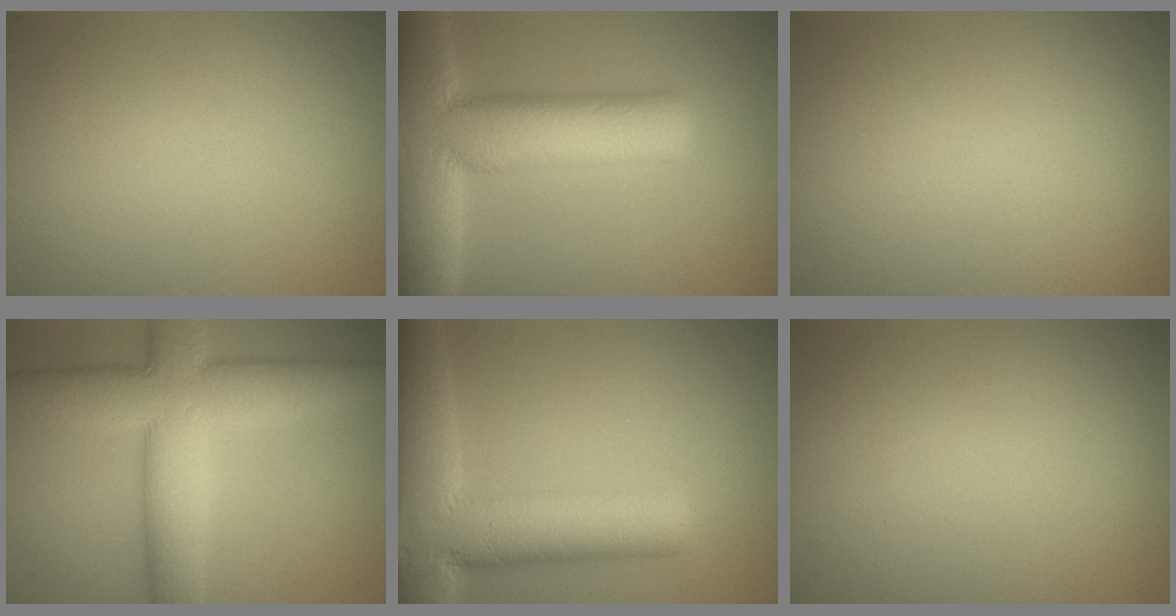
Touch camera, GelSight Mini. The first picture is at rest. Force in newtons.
{"total": 13.2, "press": 13.2, "slide": 0.9}
{"total": 0.0}
{"total": 10.3, "press": 10.2, "slide": 0.6}
{"total": 10.3, "press": 10.3, "slide": 0.5}
{"total": 0.0}